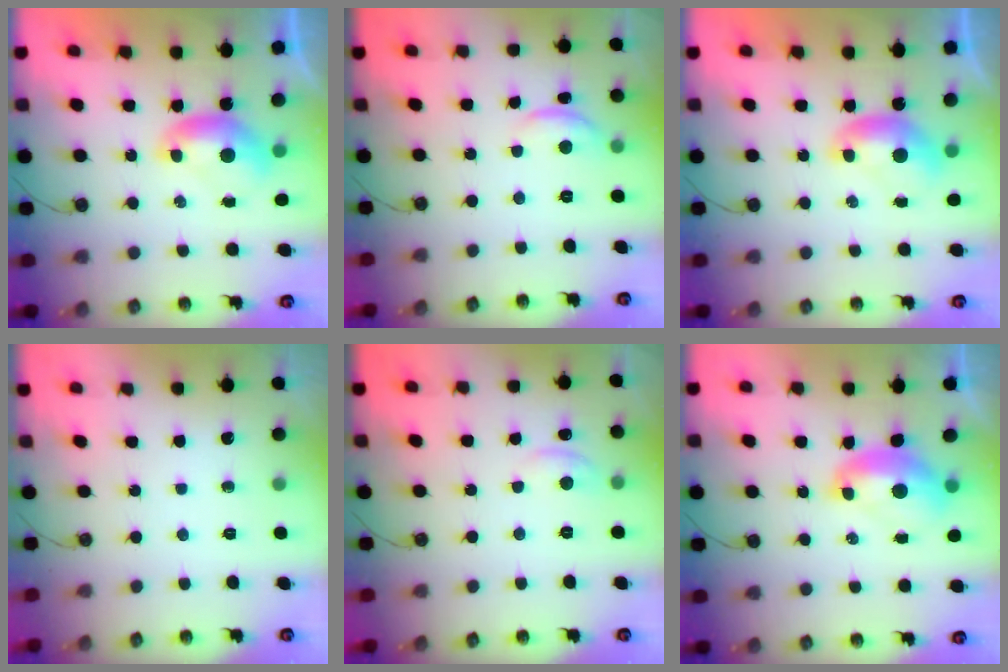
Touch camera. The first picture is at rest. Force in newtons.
{"total": 1.7, "press": 1.6, "slide": 0.5}
{"total": 0.0}
{"total": 0.0}
{"total": 0.6, "press": 0.0, "slide": 0.6}
{"total": 2.7, "press": 2.6, "slide": 0.8}